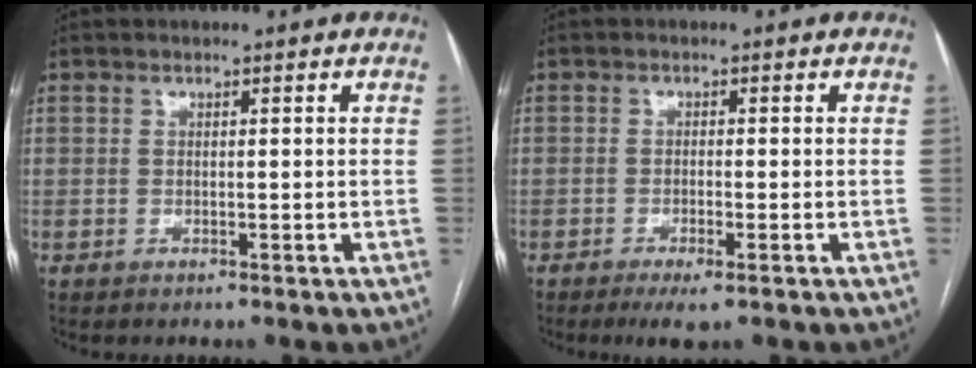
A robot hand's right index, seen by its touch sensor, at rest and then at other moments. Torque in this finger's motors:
{"motor_torque": [0.37, -0.09, 0.07, 0.04]}